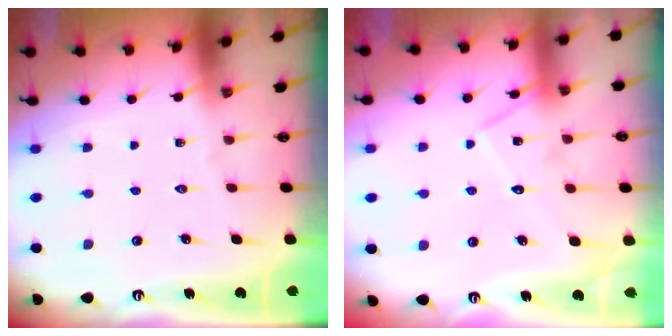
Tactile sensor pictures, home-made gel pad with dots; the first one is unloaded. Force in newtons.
{"total": 12.9, "press": 12.9, "slide": 0.9}